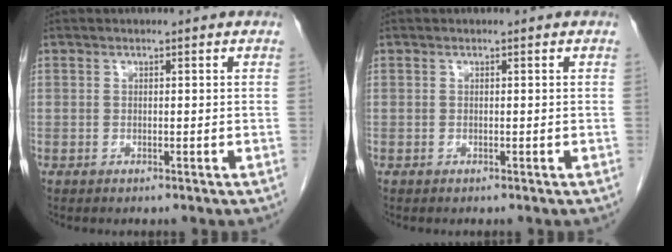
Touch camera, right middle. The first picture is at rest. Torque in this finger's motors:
{"motor_torque": [0.01, -0.04, -0.05, -0.01]}